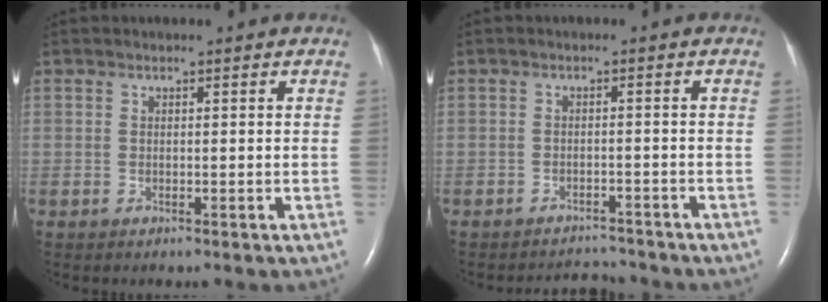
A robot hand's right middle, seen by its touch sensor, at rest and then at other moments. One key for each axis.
{"total": 3.6, "fx": -3.5, "fy": 0.3, "fz": -0.8, "tx": 0.005, "ty": 0.001, "tz": -0.051}